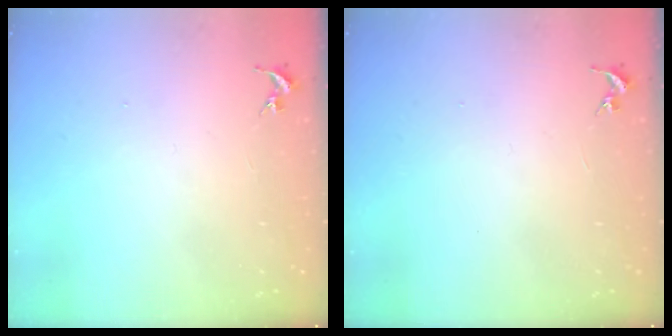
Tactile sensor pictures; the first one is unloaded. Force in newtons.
{"total": 0.0}